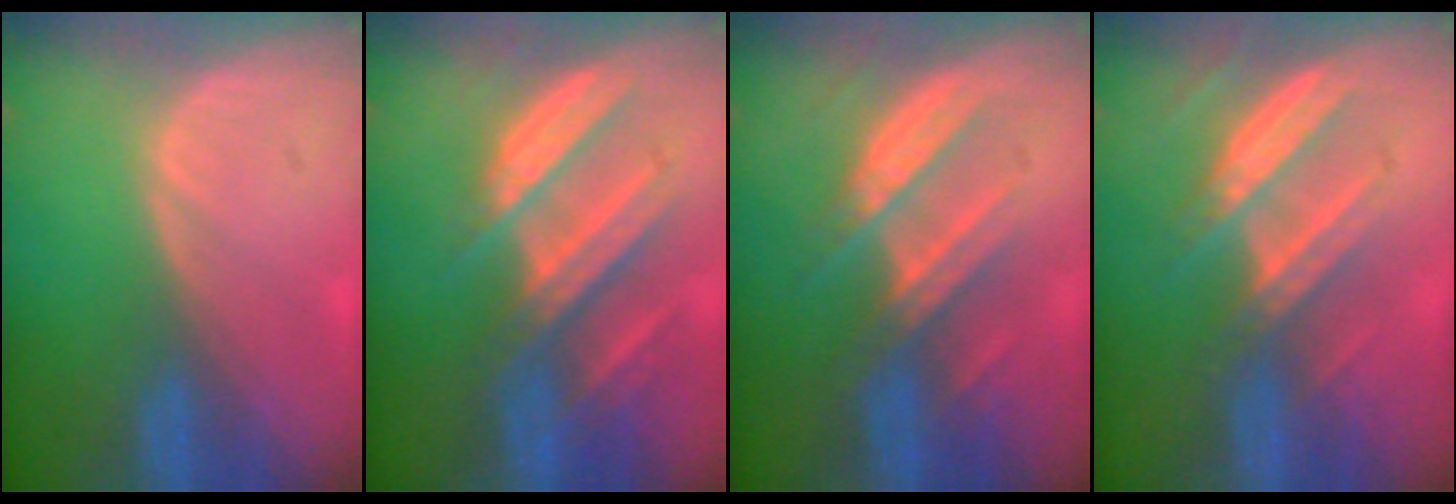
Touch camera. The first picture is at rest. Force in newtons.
{"total": 9.2, "press": 8.3, "slide": 4.0}
{"total": 7.5, "press": 7.2, "slide": 1.9}
{"total": 7.7, "press": 6.9, "slide": 3.5}